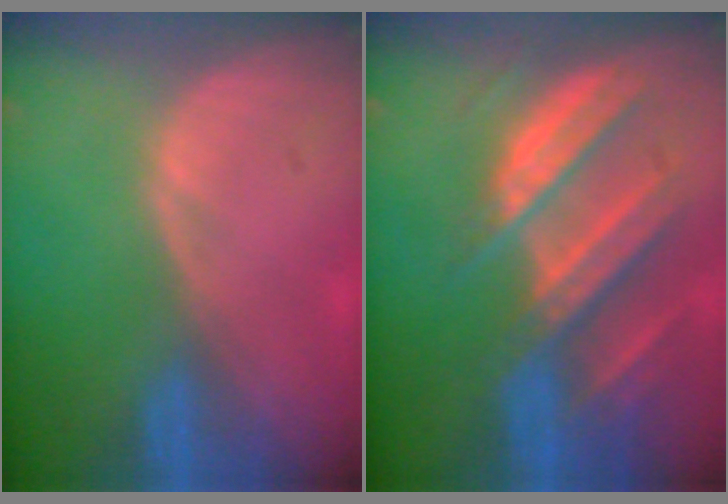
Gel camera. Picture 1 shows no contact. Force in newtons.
{"total": 10.3, "press": 9.1, "slide": 4.8}